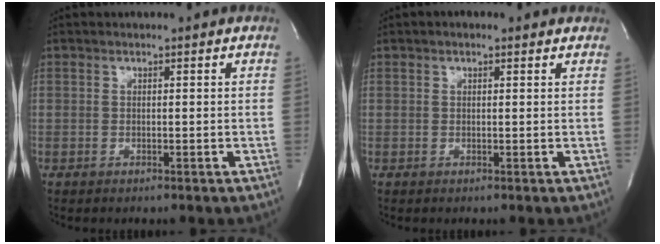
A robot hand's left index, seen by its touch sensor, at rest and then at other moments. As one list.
[{"total": 1.3, "force": [0.8, 0.6, 0.8], "torque": [-0.017, 0.010, 0.008]}]